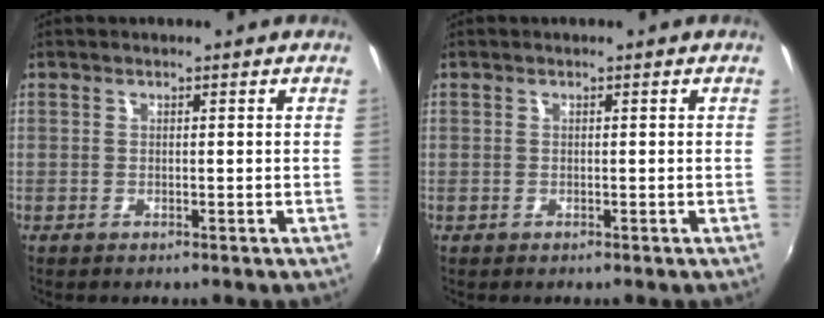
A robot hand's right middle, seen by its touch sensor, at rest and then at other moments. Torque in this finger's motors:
{"motor_torque": [-0.07, -0.20, -0.01, 0.00]}